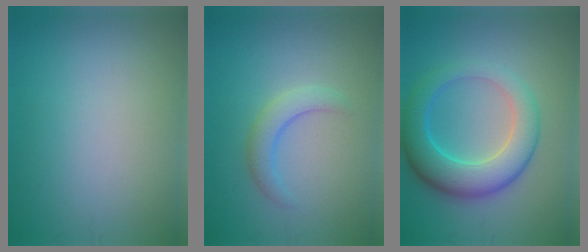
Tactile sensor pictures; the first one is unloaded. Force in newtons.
{"total": 2.6, "press": 2.6, "slide": 0.2}
{"total": 7.2, "press": 7.2, "slide": 0.3}